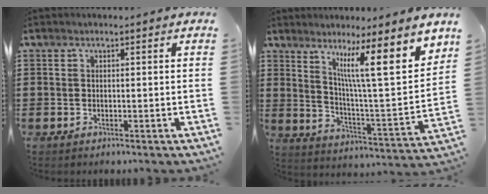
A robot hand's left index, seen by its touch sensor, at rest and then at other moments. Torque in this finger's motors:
{"motor_torque": [2.14, 0.00, 1.00, 0.21]}